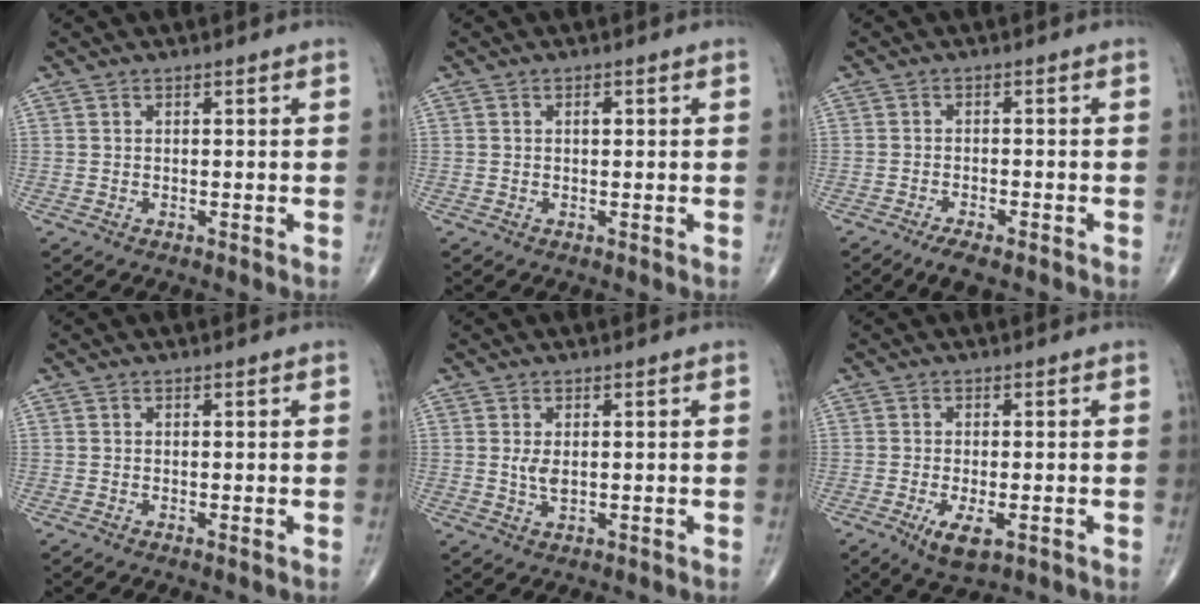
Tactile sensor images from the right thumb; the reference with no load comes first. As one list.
[{"total": 1.8, "force": [0.0, 1.2, 1.3], "torque": [-0.013, 0.005, -0.003]}, {"total": 3.9, "force": [-2.7, 1.1, 2.5], "torque": [-0.046, 0.004, -0.046]}, {"total": 0.0}, {"total": 2.5, "force": [0.2, 1.2, 2.2], "torque": [-0.043, -0.006, 0.008]}, {"total": 5.2, "force": [-2.0, 2.0, 4.3], "torque": [-0.077, -0.010, -0.029]}]